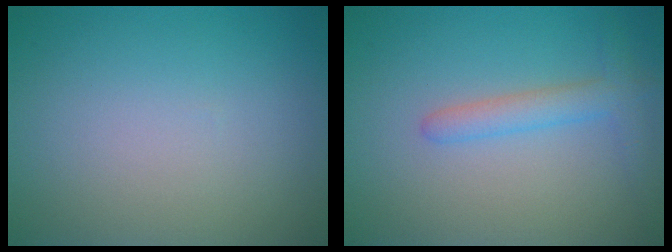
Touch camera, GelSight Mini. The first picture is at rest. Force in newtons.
{"total": 2.5, "press": 2.5, "slide": 0.2}